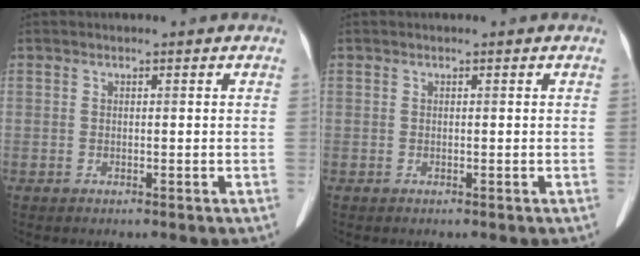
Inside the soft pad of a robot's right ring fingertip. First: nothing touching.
{"total": 0.0}